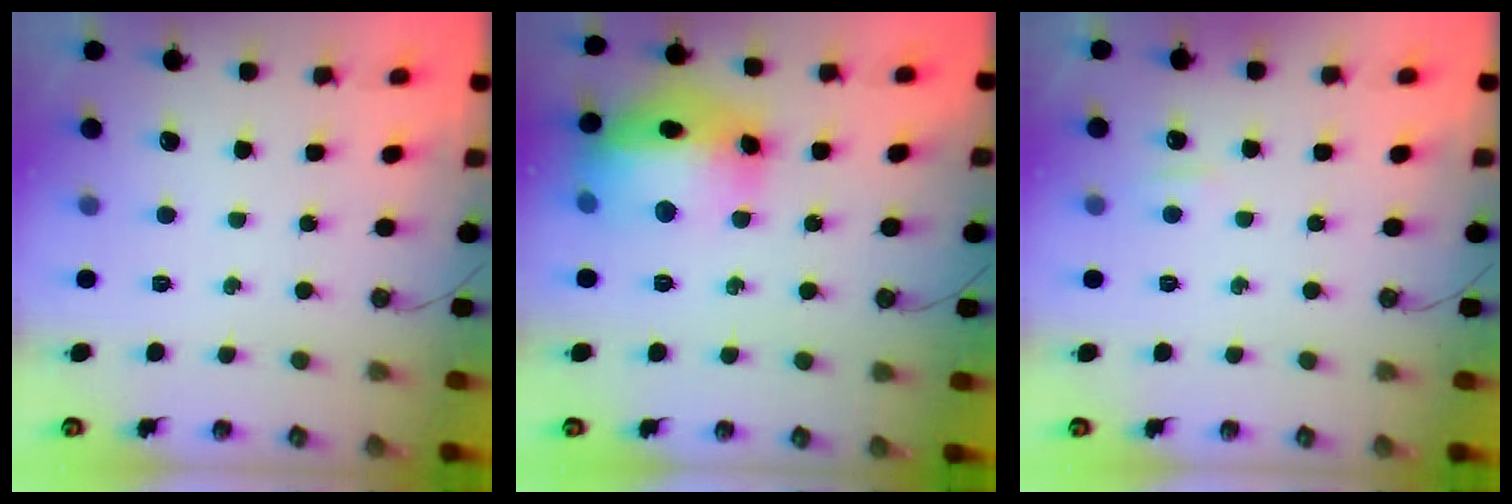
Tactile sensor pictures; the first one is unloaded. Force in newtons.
{"total": 19.2, "press": 19.0, "slide": 2.5}
{"total": 2.8, "press": 2.8, "slide": 0.5}